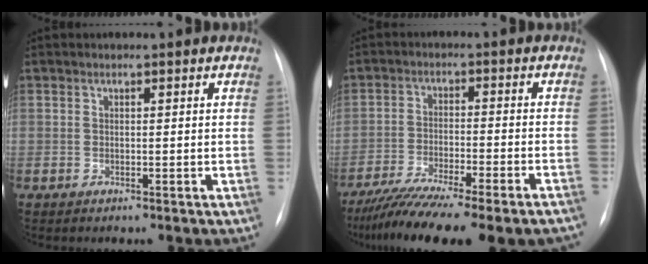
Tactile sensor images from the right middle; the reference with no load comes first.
{"total": 18.7, "force": [-15.5, 2.0, 10.4], "torque": [-0.140, -0.026, -0.232]}